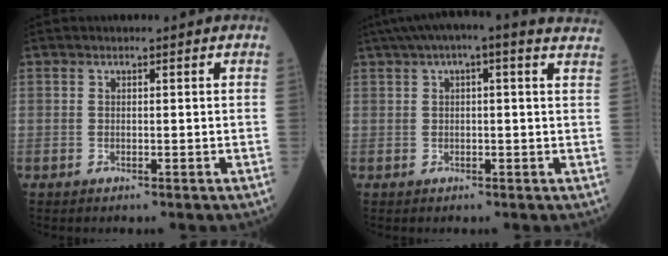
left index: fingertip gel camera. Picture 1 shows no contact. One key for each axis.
{"total": 11.8, "fx": 8.8, "fy": 1.9, "fz": 7.6, "tx": -0.123, "ty": 0.041, "tz": 0.097}